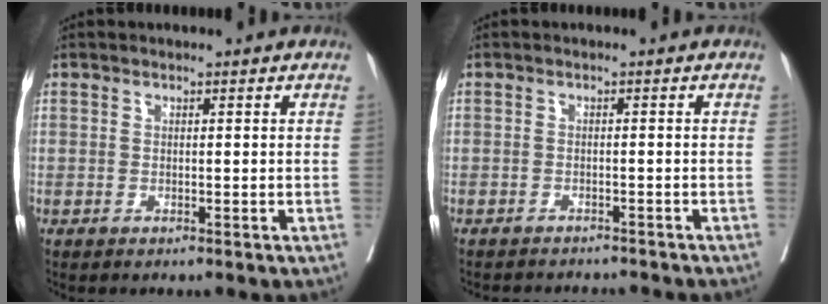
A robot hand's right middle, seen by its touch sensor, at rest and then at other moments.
{"total": 7.0, "force": [-6.7, 1.1, 1.6], "torque": [-0.014, -0.006, -0.080]}